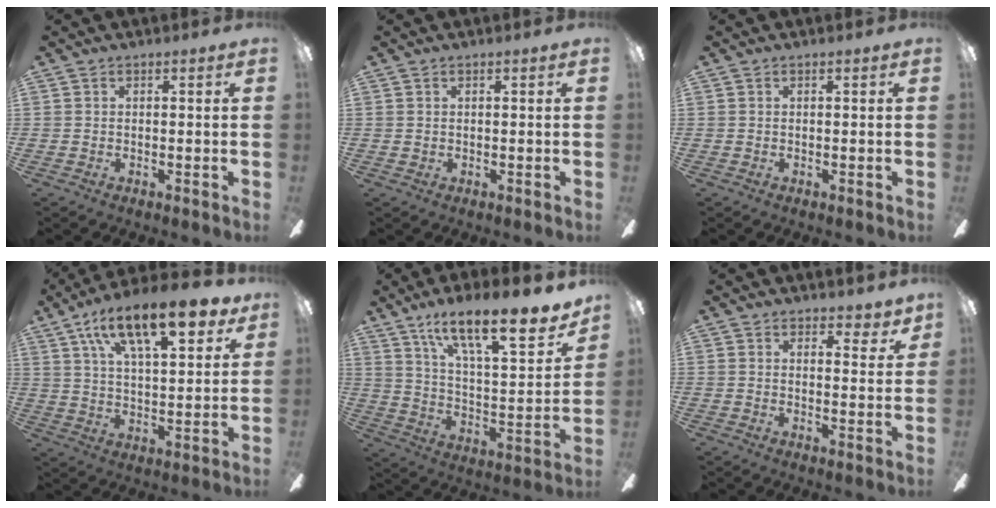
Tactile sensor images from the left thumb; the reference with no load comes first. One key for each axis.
{"total": 0.7, "fx": 0.4, "fy": 0.2, "fz": 0.5, "tx": -0.010, "ty": 0.003, "tz": 0.008}
{"total": 0.0}
{"total": 19.4, "fx": 11.8, "fy": 7.3, "fz": 13.5, "tx": -0.220, "ty": -0.047, "tz": 0.194}
{"total": 20.2, "fx": 14.9, "fy": 5.4, "fz": 12.5, "tx": -0.199, "ty": -0.097, "tz": 0.247}
{"total": 4.0, "fx": 3.4, "fy": 1.2, "fz": 1.8, "tx": -0.018, "ty": -0.021, "tz": 0.057}